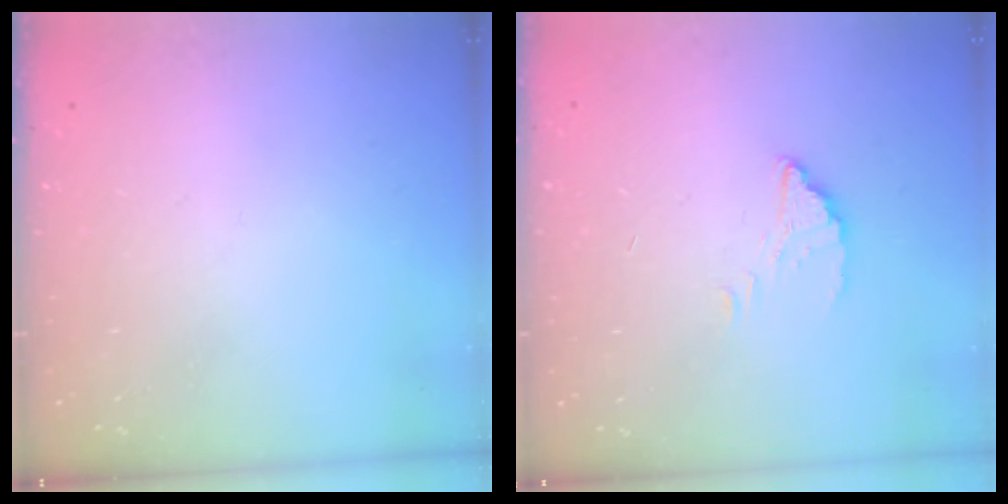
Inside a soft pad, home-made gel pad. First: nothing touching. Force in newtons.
{"total": 2.0, "press": 2.0, "slide": 0.1}